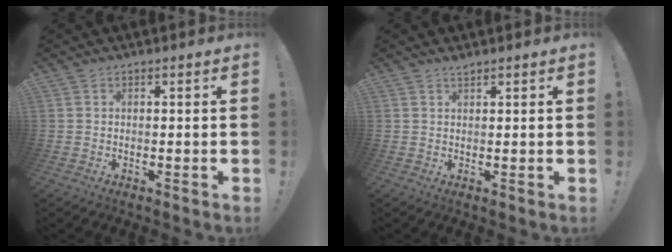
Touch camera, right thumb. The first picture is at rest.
{"total": 1.3, "force": [1.3, 0.0, 0.3], "torque": [-0.002, -0.005, 0.022]}